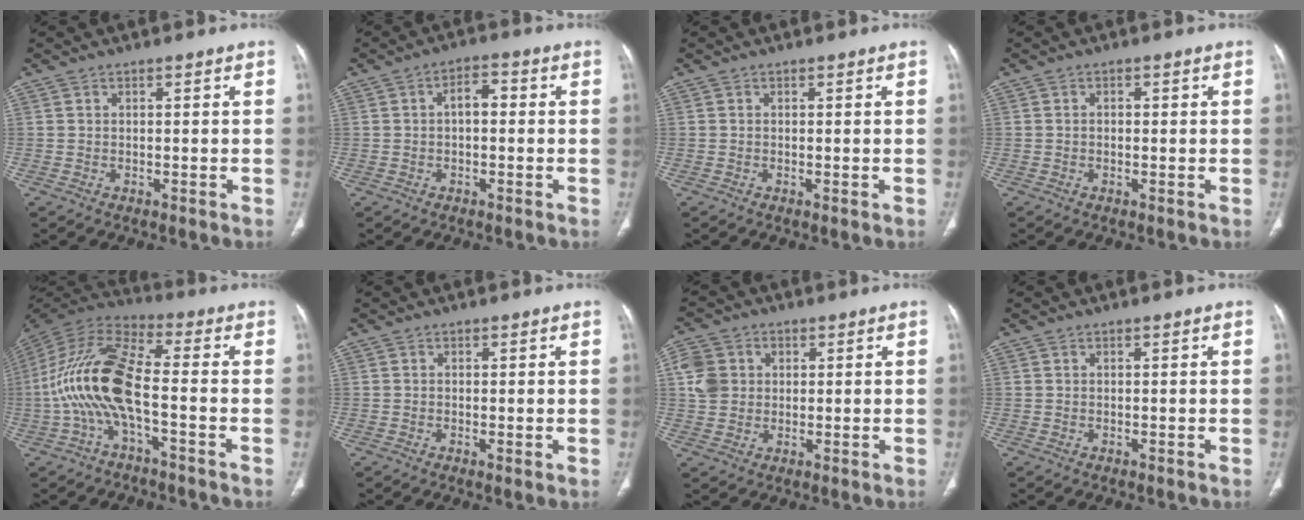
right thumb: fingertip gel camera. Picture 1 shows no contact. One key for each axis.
{"total": 4.0, "fx": 0.1, "fy": 2.3, "fz": 3.3, "tx": -0.047, "ty": 0.016, "tz": -0.004}
{"total": 0.0}
{"total": 0.8, "fx": 0.0, "fy": 0.6, "fz": 0.6, "tx": -0.008, "ty": 0.003, "tz": -0.002}
{"total": 15.7, "fx": -3.3, "fy": 5.3, "fz": 14.4, "tx": -0.319, "ty": 0.047, "tz": -0.072}
{"total": 0.8, "fx": -0.1, "fy": 0.1, "fz": 0.7, "tx": -0.020, "ty": -0.005, "tz": -0.003}
{"total": 7.2, "fx": 1.4, "fy": 6.2, "fz": 3.3, "tx": -0.052, "ty": 0.005, "tz": 0.025}
{"total": 0.0}